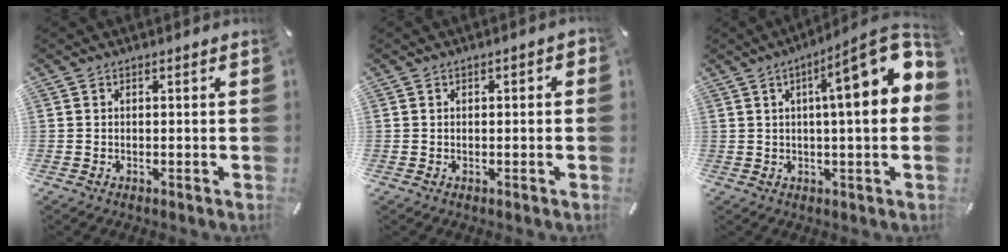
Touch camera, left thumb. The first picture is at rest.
{"total": 1.5, "force": [-0.3, 0.7, 1.3], "torque": [-0.022, 0.003, -0.006]}
{"total": 18.0, "force": [5.7, 3.4, 16.7], "torque": [-0.228, -0.044, 0.071]}